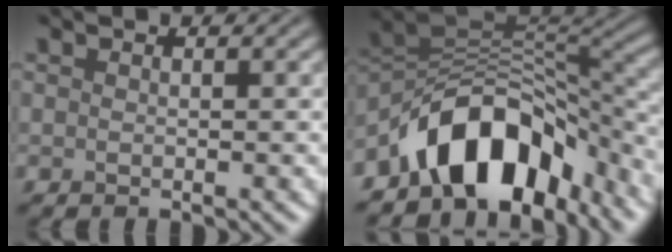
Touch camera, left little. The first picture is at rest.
{"total": 10.9, "force": [-6.4, 6.2, 6.3], "torque": [-0.079, 0.010, -0.121]}